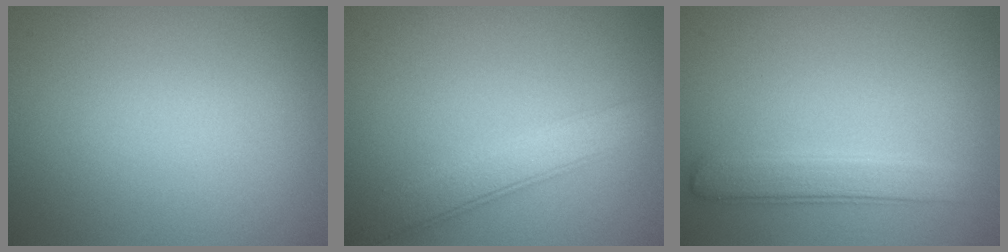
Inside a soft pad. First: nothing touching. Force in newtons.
{"total": 3.9, "press": 3.9, "slide": 0.1}
{"total": 2.8, "press": 2.8, "slide": 0.1}